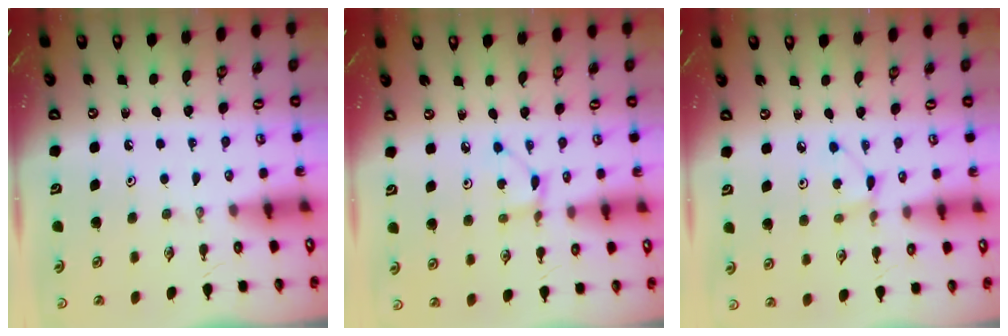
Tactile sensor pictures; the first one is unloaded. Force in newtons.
{"total": 2.2, "press": 2.2, "slide": 0.1}
{"total": 4.6, "press": 4.6, "slide": 0.5}